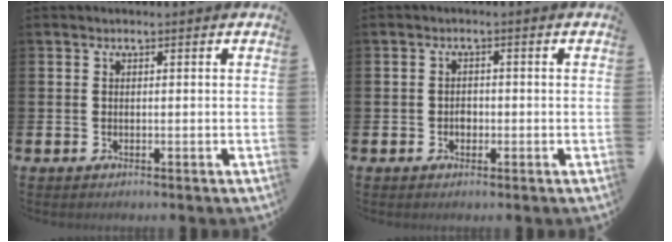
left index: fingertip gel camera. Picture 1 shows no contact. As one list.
[{"total": 1.4, "force": [-0.5, 1.2, 0.7], "torque": [-0.004, 0.003, -0.013]}]